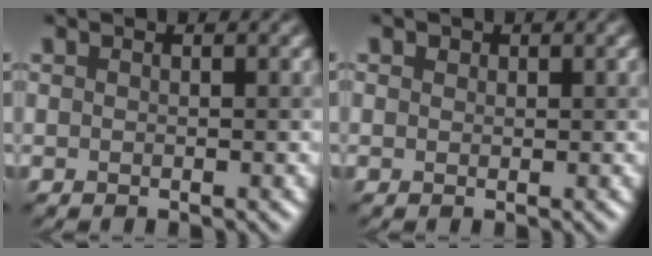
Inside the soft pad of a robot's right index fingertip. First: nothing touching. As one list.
[{"total": 0.6, "force": [0.4, 0.4, 0.2], "torque": [-0.003, -0.001, 0.008]}]